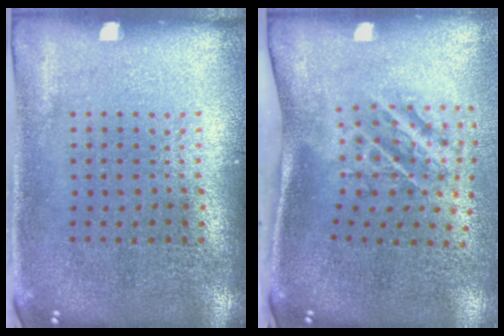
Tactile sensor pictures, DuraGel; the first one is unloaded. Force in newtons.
{"total": 2.1, "press": 1.3, "slide": 1.6}